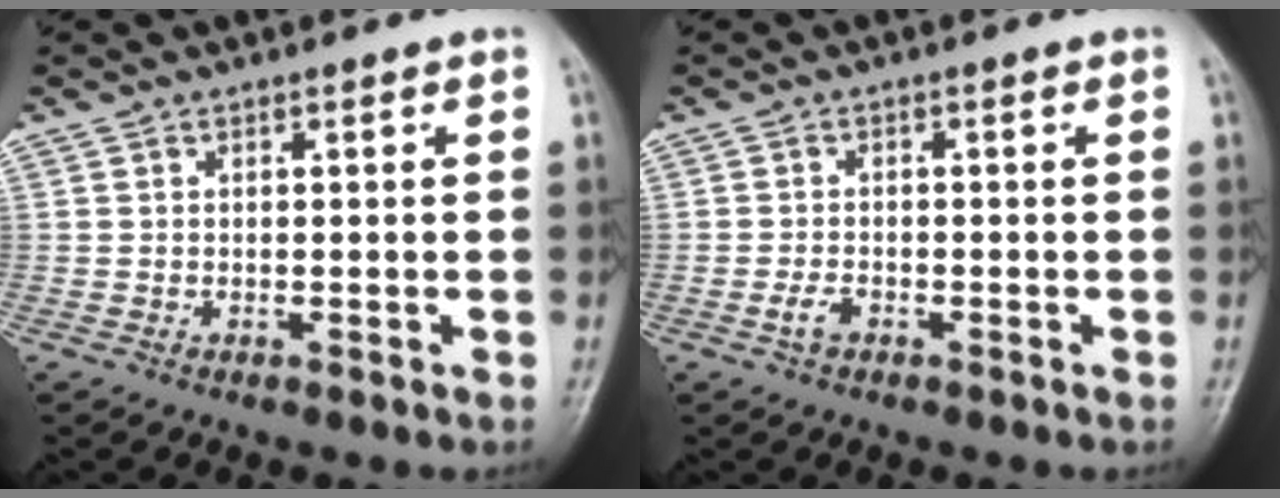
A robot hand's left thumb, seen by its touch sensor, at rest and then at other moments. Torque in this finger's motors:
{"motor_torque": [0.04, 0.11, 0.41, 0.18, 0.02]}